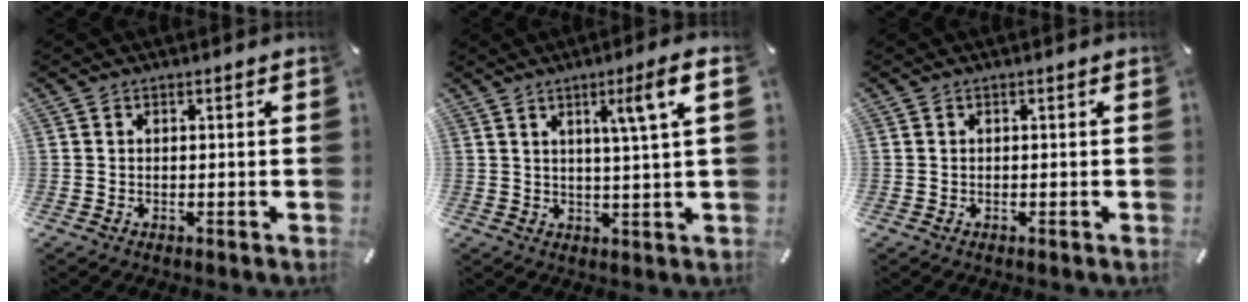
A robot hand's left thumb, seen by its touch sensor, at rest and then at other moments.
{"total": 7.4, "force": [3.2, -0.3, 6.7], "torque": [-0.114, -0.008, 0.044]}
{"total": 0.0}